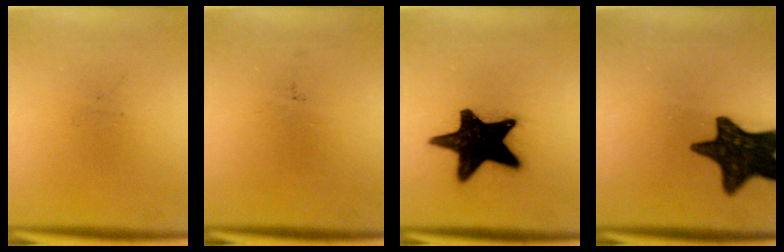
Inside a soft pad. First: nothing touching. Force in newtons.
{"total": 0.0}
{"total": 19.1}
{"total": 15.5}